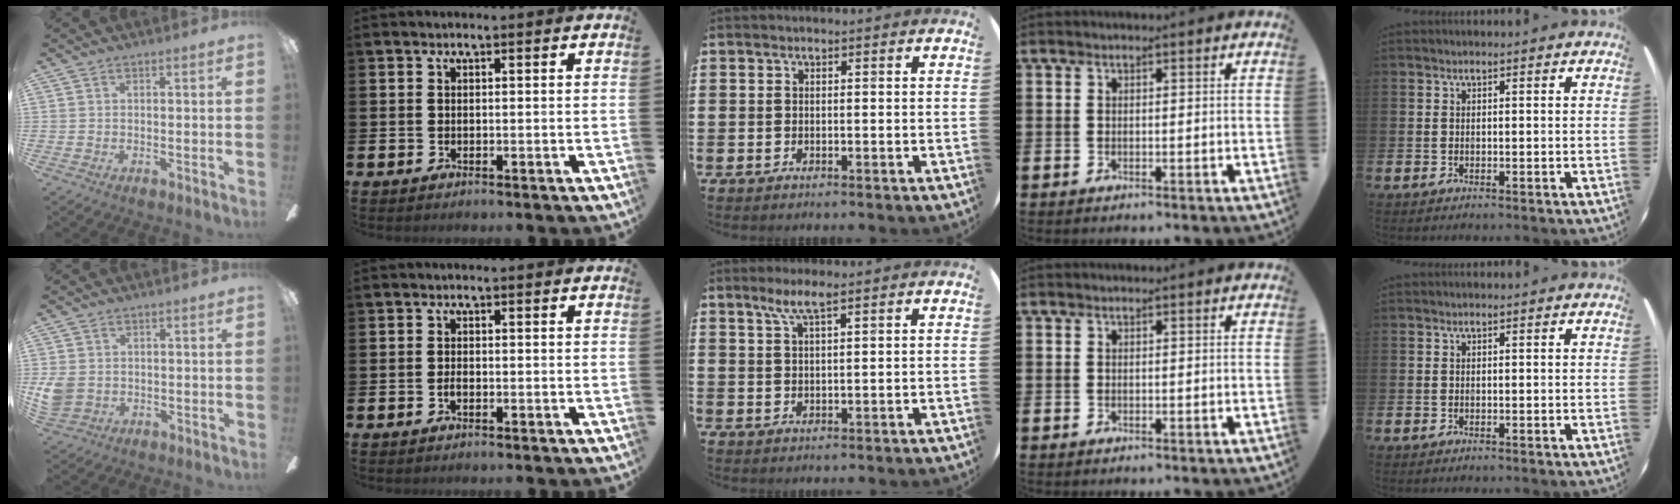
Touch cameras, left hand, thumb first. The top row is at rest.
{"thumb": {"total": 5.0, "force": [0.5, 4.3, 2.6], "torque": [-0.061, 0.002, 0.009]}, "index": {"total": 0.9, "force": [-0.3, 0.4, 0.7], "torque": [-0.018, 0.000, -0.006]}, "middle": {"total": 3.6, "force": [2.4, 0.5, 2.6], "torque": [-0.057, 0.005, 0.042]}}